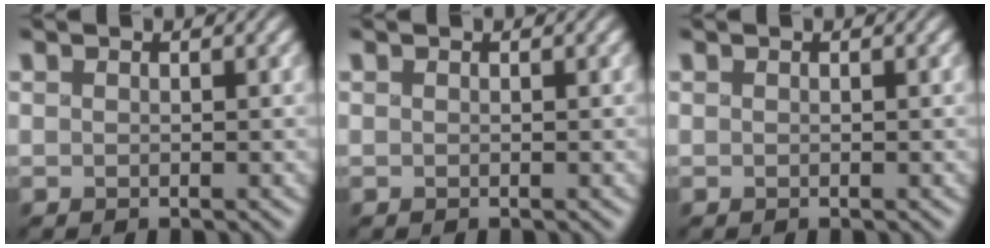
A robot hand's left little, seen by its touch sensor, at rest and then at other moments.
{"total": 0.0}
{"total": 0.0}